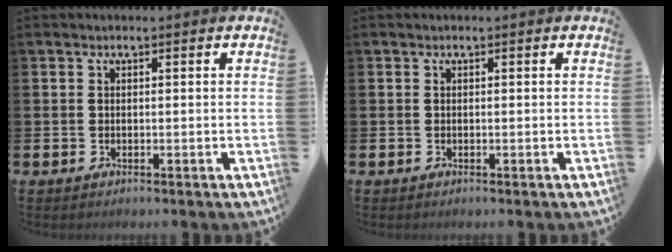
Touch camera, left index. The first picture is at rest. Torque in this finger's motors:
{"motor_torque": [0.00, 0.00, 0.01, -0.01]}